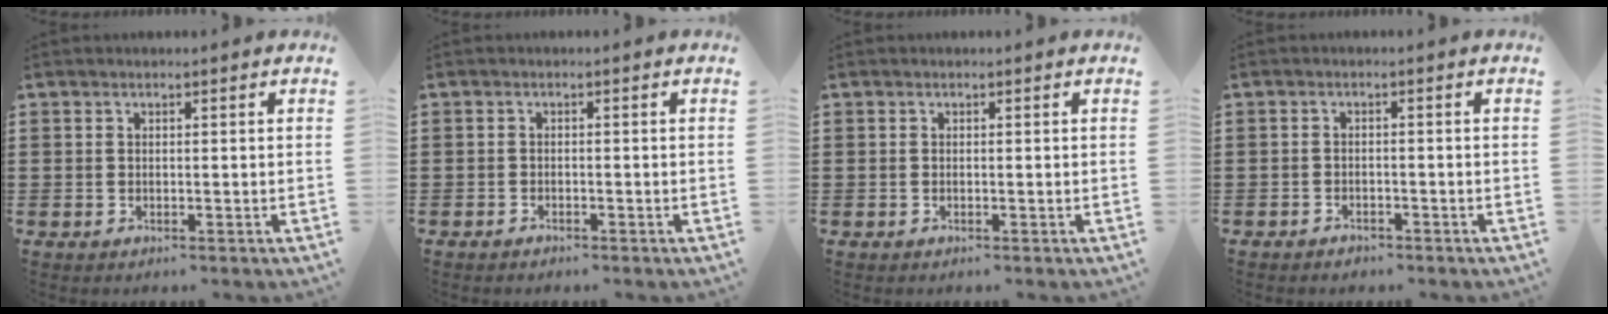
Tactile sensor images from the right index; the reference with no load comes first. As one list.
[{"total": 0.9, "force": [-0.9, 0.1, 0.0], "torque": [-0.003, -0.001, -0.019]}, {"total": 0.0}, {"total": 1.3, "force": [-1.3, 0.3, 0.0], "torque": [-0.004, 0.000, -0.028]}]